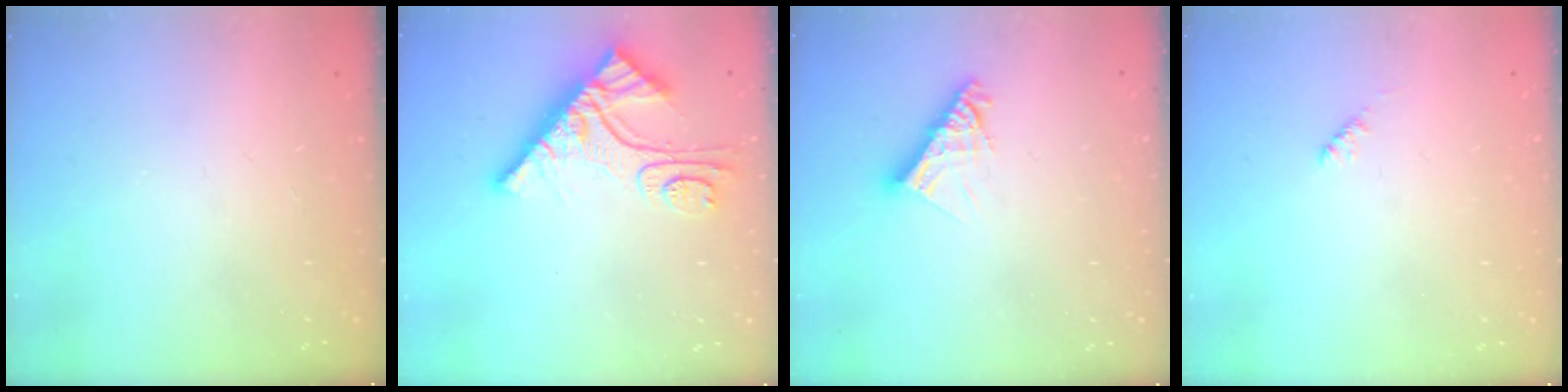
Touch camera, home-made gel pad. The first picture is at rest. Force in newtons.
{"total": 11.8, "press": 11.7, "slide": 0.9}
{"total": 8.4, "press": 8.4, "slide": 0.7}
{"total": 3.1, "press": 3.1, "slide": 0.6}